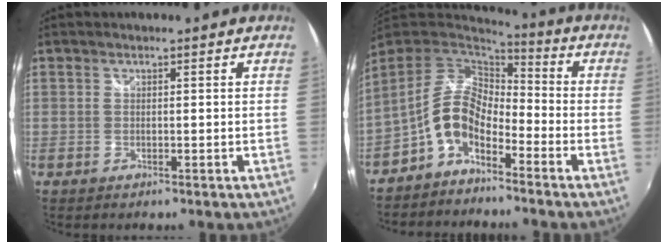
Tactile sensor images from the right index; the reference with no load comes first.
{"total": 9.3, "force": [-4.9, 4.6, 6.4], "torque": [-0.131, 0.016, -0.100]}